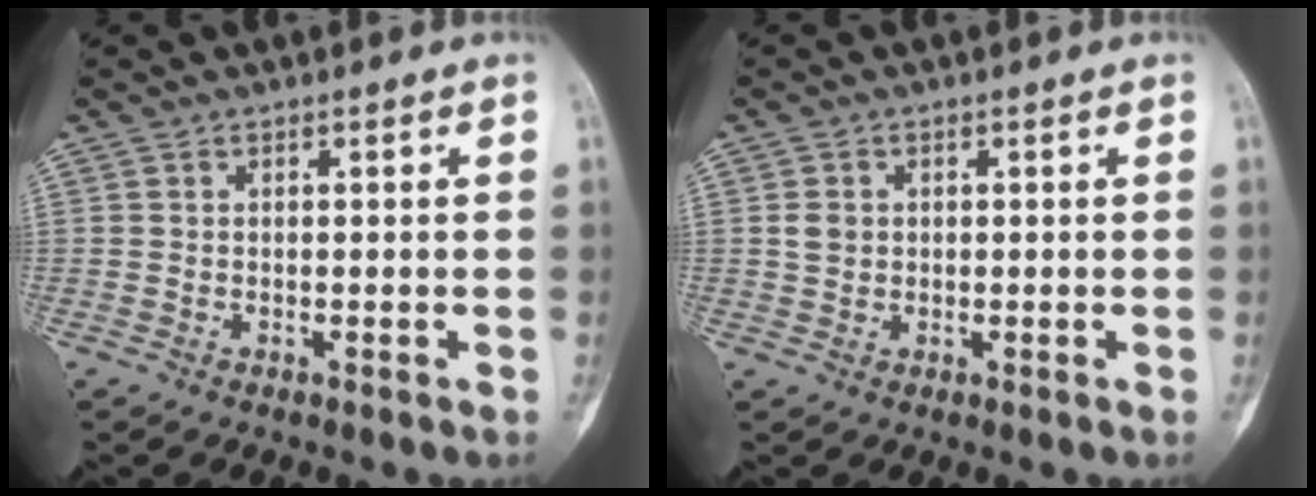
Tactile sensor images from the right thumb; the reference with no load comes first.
{"total": 2.3, "force": [0.3, 2.0, 1.1], "torque": [-0.013, 0.002, 0.008]}